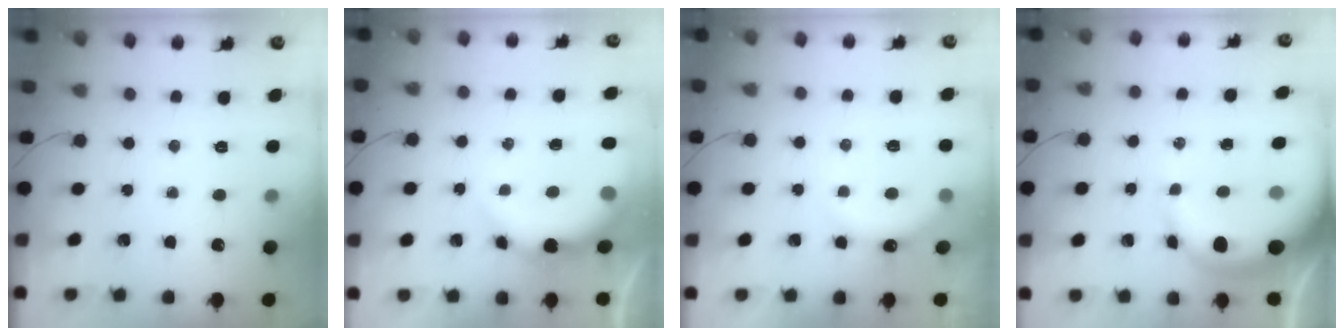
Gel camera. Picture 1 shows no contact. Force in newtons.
{"total": 8.8, "press": 8.6, "slide": 1.9}
{"total": 7.2, "press": 7.1, "slide": 1.0}
{"total": 11.8, "press": 11.5, "slide": 2.7}